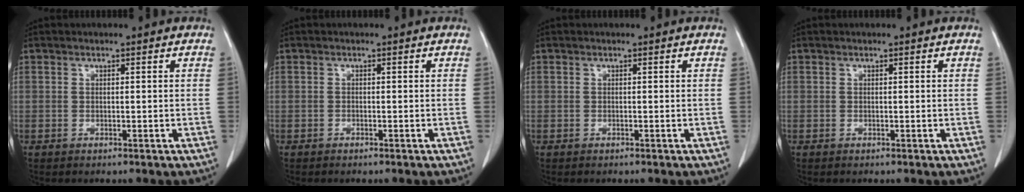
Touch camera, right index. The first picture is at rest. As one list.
[{"total": 0.0}, {"total": 0.0}, {"total": 0.0}]